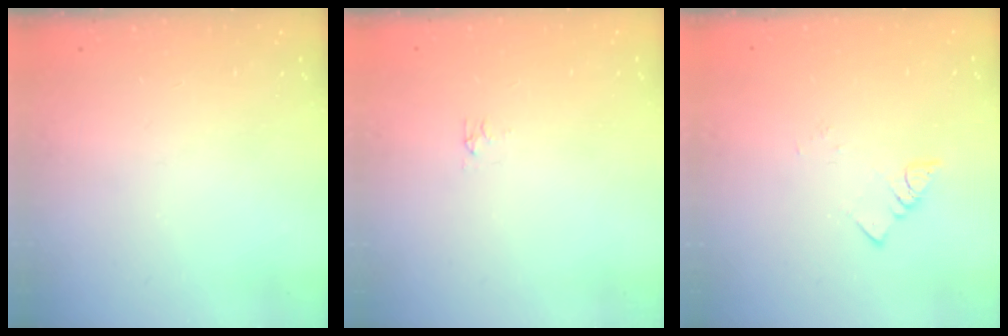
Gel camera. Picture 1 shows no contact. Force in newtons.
{"total": 2.9, "press": 2.9, "slide": 0.5}
{"total": 1.9, "press": 1.9, "slide": 0.1}